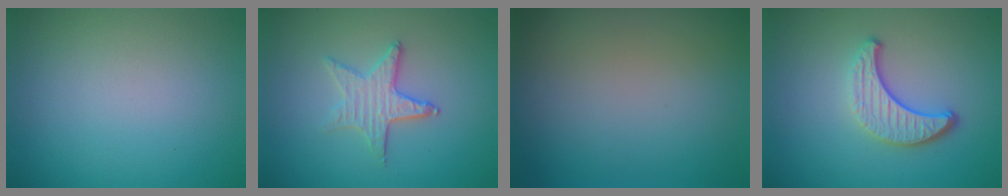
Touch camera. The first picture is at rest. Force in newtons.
{"total": 2.8, "press": 2.5, "slide": 1.3}
{"total": 0.0}
{"total": 3.8, "press": 2.9, "slide": 2.5}